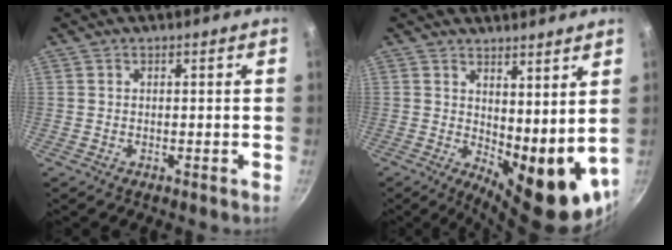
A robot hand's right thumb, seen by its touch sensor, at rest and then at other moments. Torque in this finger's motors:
{"motor_torque": [-0.32, 1.27, 0.94, 0.82, 0.09]}